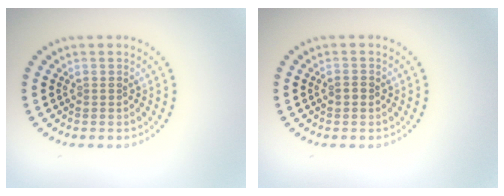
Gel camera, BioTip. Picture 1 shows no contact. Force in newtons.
{"total": 1.0, "press": 0.9, "slide": 0.2}